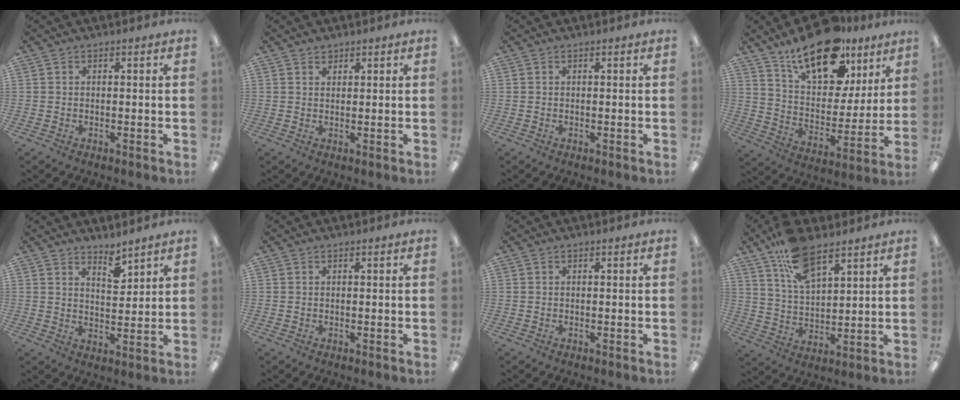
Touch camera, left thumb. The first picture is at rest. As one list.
[{"total": 1.5, "force": [1.3, 0.7, 0.2], "torque": [0.003, -0.005, 0.024]}, {"total": 0.0}, {"total": 20.6, "force": [14.0, 10.0, 11.3], "torque": [-0.187, -0.076, 0.245]}, {"total": 5.0, "force": [4.5, 1.3, 1.5], "torque": [-0.009, -0.040, 0.077]}, {"total": 0.0}, {"total": 0.0}, {"total": 12.8, "force": [8.8, 5.4, 7.5], "torque": [-0.141, -0.032, 0.161]}]